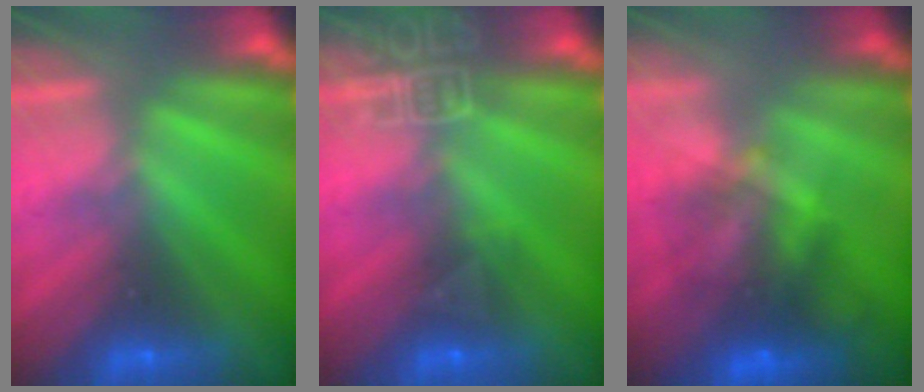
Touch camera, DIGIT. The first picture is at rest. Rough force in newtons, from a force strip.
{"total": 8.0}
{"total": 7.7}